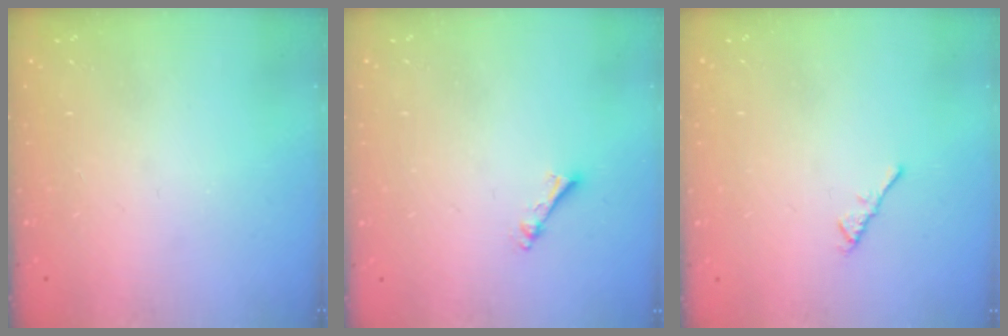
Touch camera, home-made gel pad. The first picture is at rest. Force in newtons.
{"total": 2.5, "press": 2.5, "slide": 0.4}
{"total": 1.1, "press": 1.0, "slide": 0.4}